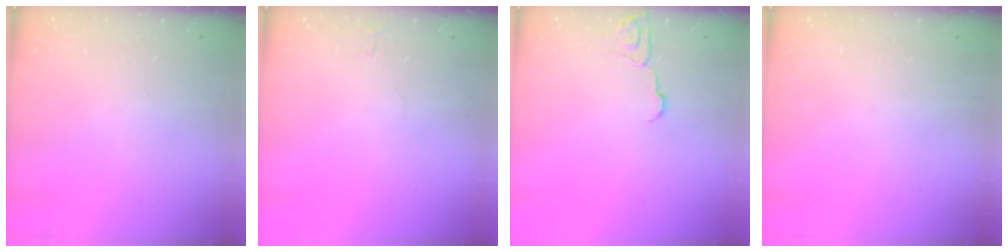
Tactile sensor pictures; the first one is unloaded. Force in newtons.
{"total": 3.0, "press": 3.0, "slide": 0.2}
{"total": 6.6, "press": 6.6, "slide": 0.5}
{"total": 0.0}